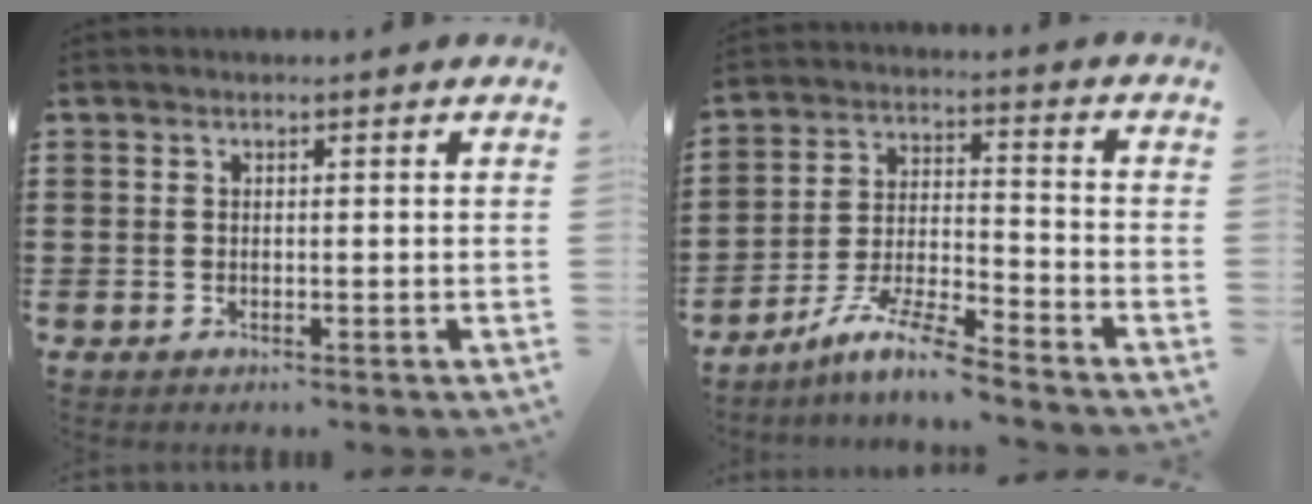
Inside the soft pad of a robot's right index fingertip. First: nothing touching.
{"total": 8.2, "force": [-7.2, 0.3, 4.0], "torque": [-0.087, 0.000, -0.142]}